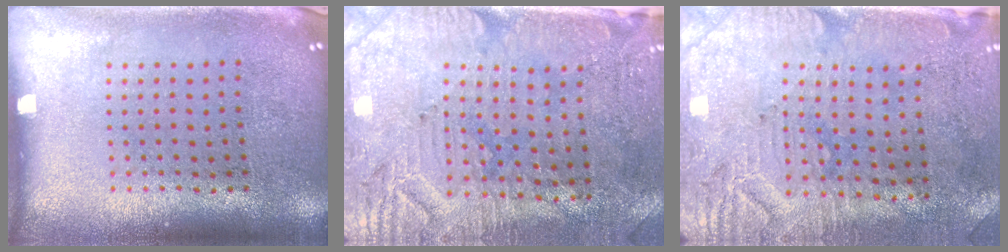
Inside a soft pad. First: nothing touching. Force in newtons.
{"total": 3.1, "press": 2.8, "slide": 1.4}
{"total": 3.0, "press": 2.6, "slide": 1.6}